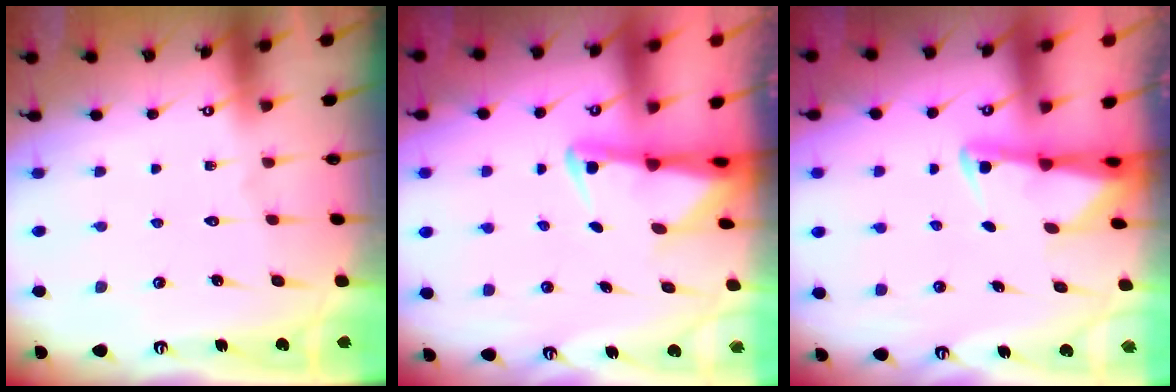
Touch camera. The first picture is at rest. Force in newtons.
{"total": 2.6, "press": 2.5, "slide": 0.5}
{"total": 2.4, "press": 2.3, "slide": 0.5}